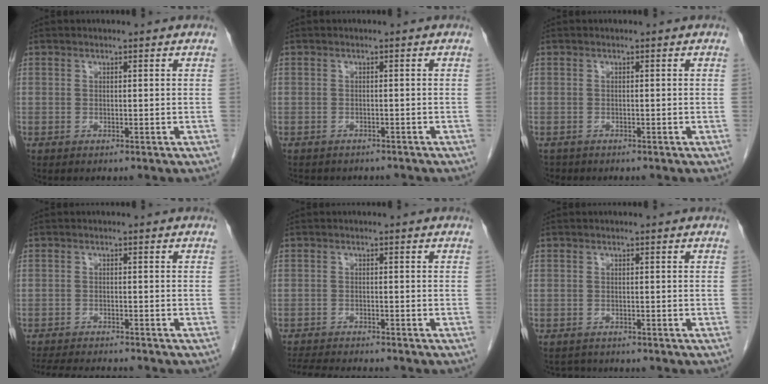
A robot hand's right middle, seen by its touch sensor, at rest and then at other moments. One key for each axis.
{"total": 5.9, "fx": -5.1, "fy": 2.5, "fz": 1.5, "tx": -0.022, "ty": 0.003, "tz": -0.061}
{"total": 1.0, "fx": -0.9, "fy": 0.5, "fz": -0.1, "tx": -0.010, "ty": 0.000, "tz": -0.014}
{"total": 8.4, "fx": -7.8, "fy": 0.7, "fz": 3.0, "tx": -0.045, "ty": -0.010, "tz": -0.119}
{"total": 7.6, "fx": -7.1, "fy": 0.5, "fz": 2.8, "tx": -0.043, "ty": -0.013, "tz": -0.112}
{"total": 1.6, "fx": -1.5, "fy": 0.6, "fz": -0.2, "tx": 0.002, "ty": -0.004, "tz": -0.023}